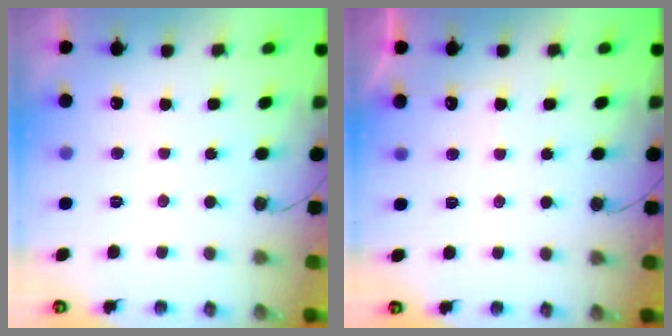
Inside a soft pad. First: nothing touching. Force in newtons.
{"total": 5.4, "press": 5.3, "slide": 0.7}